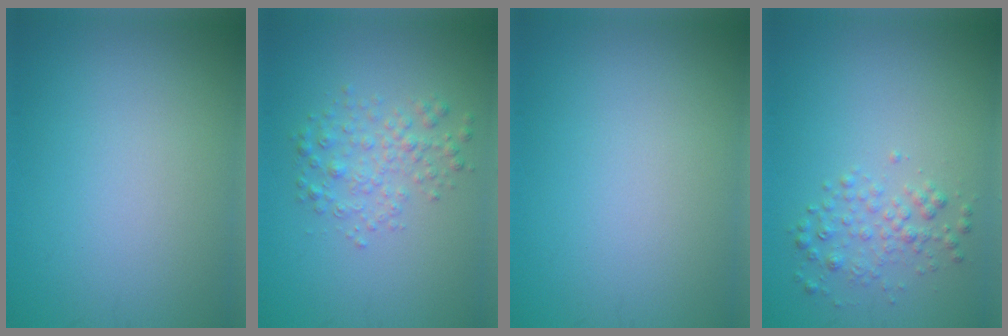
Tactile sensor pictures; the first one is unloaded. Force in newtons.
{"total": 2.5, "press": 2.5, "slide": 0.1}
{"total": 0.0}
{"total": 2.0, "press": 2.0, "slide": 0.1}